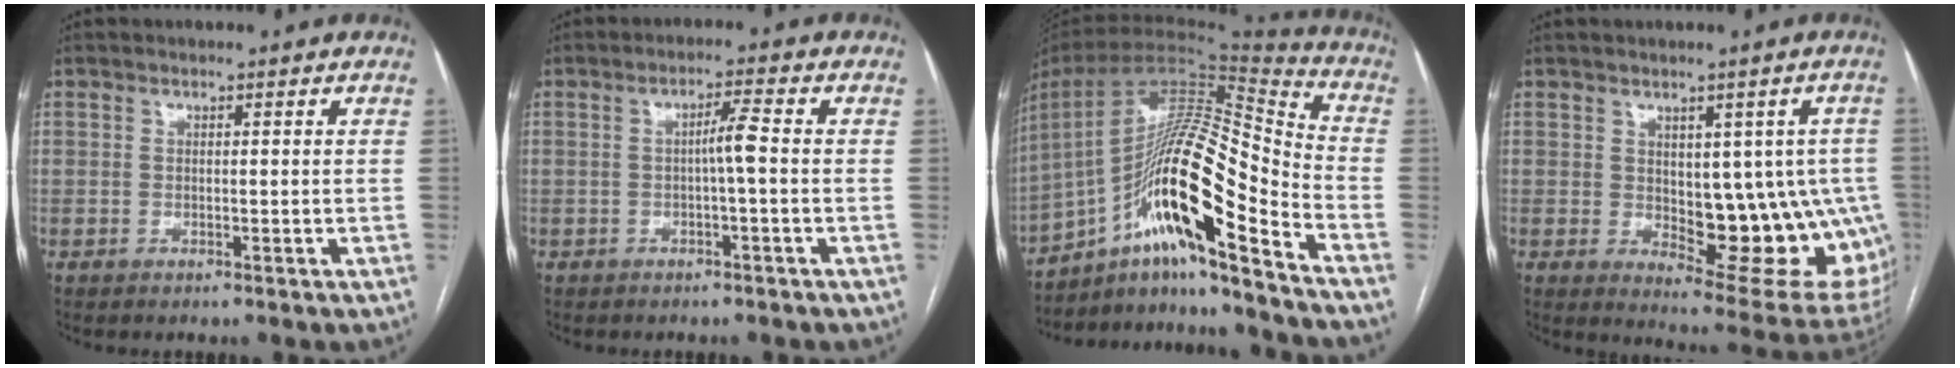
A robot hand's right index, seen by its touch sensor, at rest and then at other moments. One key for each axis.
{"total": 3.0, "fx": -0.3, "fy": -0.1, "fz": 3.0, "tx": -0.051, "ty": 0.004, "tz": -0.004}
{"total": 22.3, "fx": -11.9, "fy": 1.7, "fz": 18.8, "tx": -0.342, "ty": 0.011, "tz": -0.209}
{"total": 15.7, "fx": -1.1, "fy": 7.0, "fz": 14.1, "tx": -0.124, "ty": 0.007, "tz": 0.010}